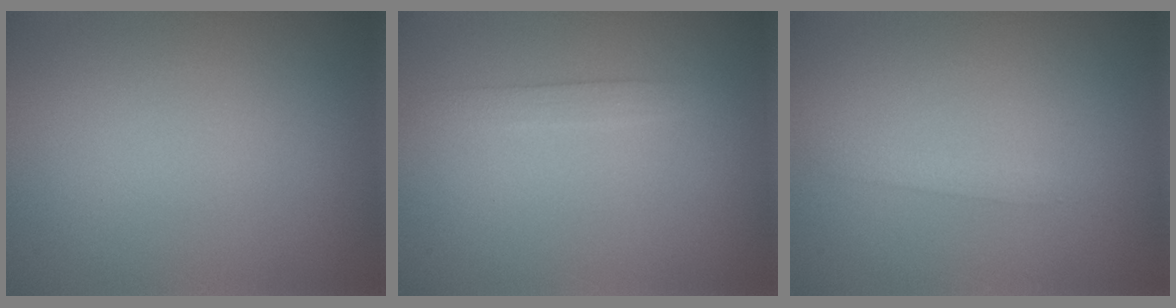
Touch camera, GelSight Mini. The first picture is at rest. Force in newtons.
{"total": 1.3, "press": 1.3, "slide": 0.1}
{"total": 1.0, "press": 1.0, "slide": 0.1}